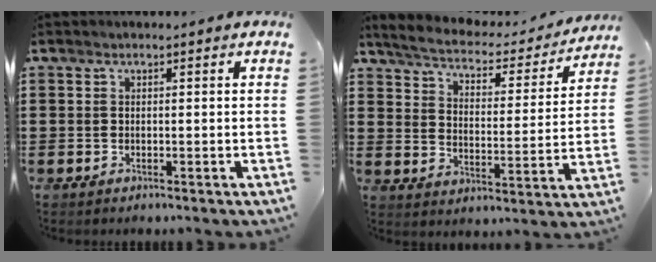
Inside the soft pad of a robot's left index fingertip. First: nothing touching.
{"total": 3.7, "force": [3.4, 0.6, 1.2], "torque": [-0.046, -0.025, 0.050]}